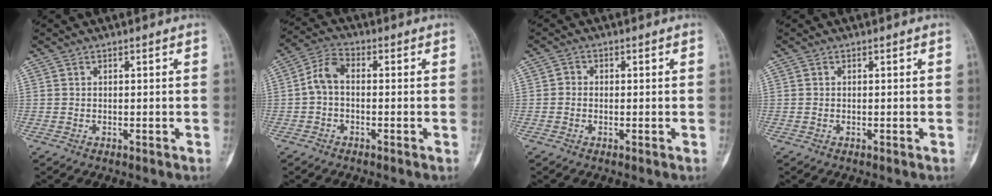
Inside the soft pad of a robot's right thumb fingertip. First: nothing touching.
{"total": 5.2, "force": [-0.5, 3.1, 4.2], "torque": [-0.081, 0.018, -0.022]}
{"total": 1.2, "force": [-0.3, 1.1, 0.5], "torque": [0.003, 0.004, -0.010]}
{"total": 0.0}